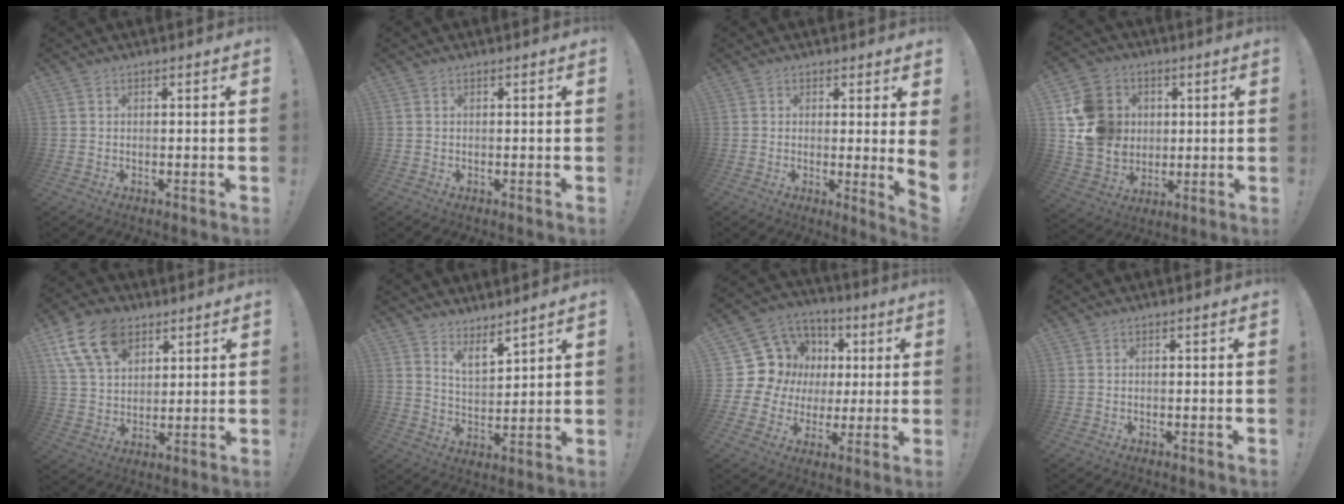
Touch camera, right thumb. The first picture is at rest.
{"total": 0.0}
{"total": 3.8, "force": [1.1, -0.5, 3.6], "torque": [-0.049, -0.019, 0.019]}
{"total": 15.9, "force": [3.1, 14.2, 6.4], "torque": [-0.103, 0.000, 0.073]}
{"total": 15.1, "force": [8.0, 9.9, 8.1], "torque": [-0.146, -0.034, 0.151]}
{"total": 6.4, "force": [6.0, 1.6, 1.9], "torque": [-0.036, -0.045, 0.109]}
{"total": 15.3, "force": [2.9, 14.0, 5.6], "torque": [-0.096, -0.017, 0.087]}
{"total": 0.0}